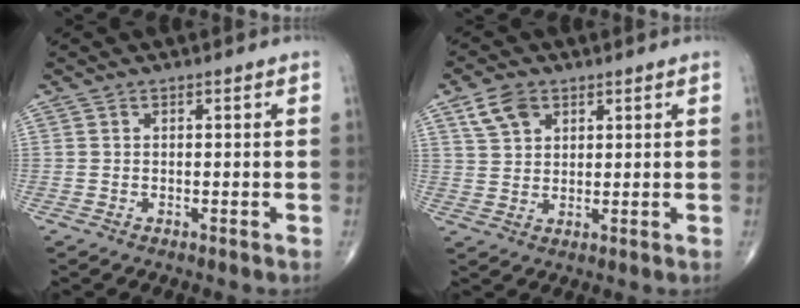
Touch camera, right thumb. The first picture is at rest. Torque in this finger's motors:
{"motor_torque": [-0.31, 0.34, 0.27, 0.25, 0.02]}